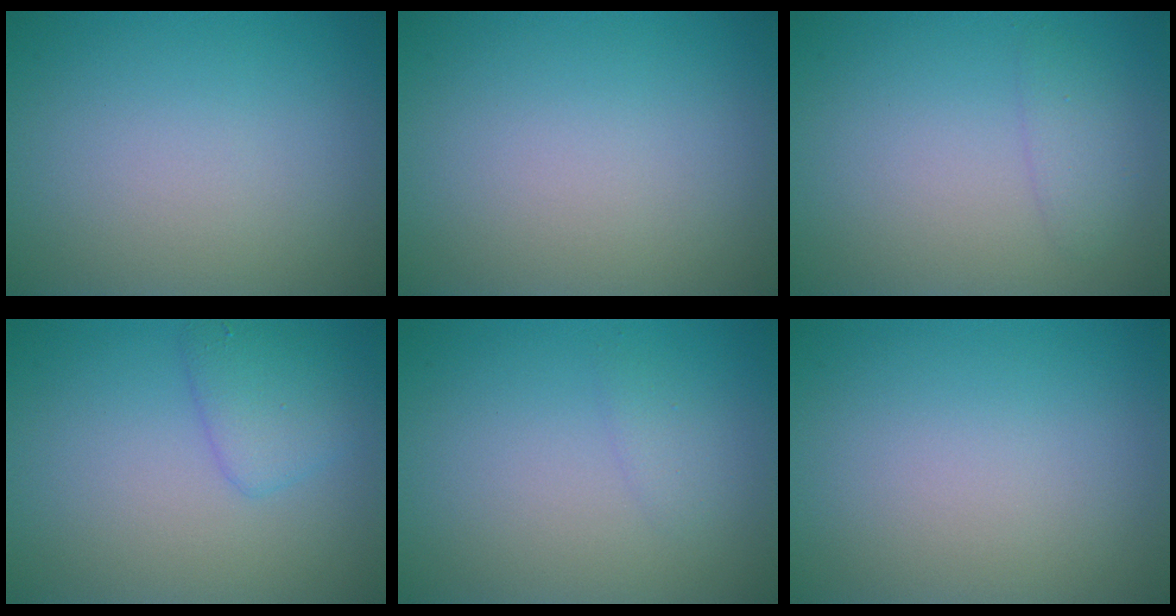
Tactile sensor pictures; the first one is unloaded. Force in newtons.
{"total": 0.0}
{"total": 1.4, "press": 1.4, "slide": 0.1}
{"total": 2.4, "press": 2.4, "slide": 0.1}
{"total": 0.9, "press": 0.9, "slide": 0.1}
{"total": 0.0}